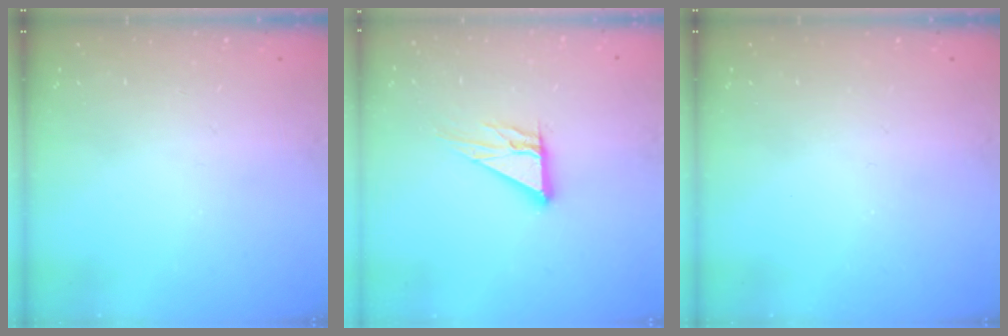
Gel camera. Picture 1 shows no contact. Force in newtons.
{"total": 9.0, "press": 9.0, "slide": 0.7}
{"total": 0.0}